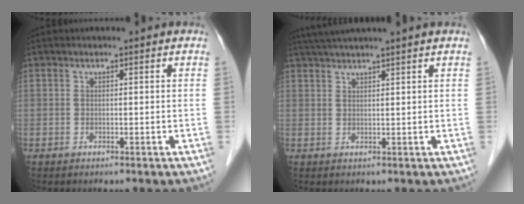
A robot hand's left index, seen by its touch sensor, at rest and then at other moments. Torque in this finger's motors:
{"motor_torque": [0.16, -1.23, 0.51, 0.14]}